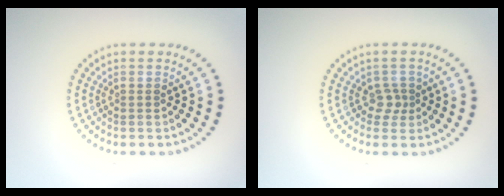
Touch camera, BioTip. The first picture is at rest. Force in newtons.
{"total": 1.4, "press": 1.1, "slide": 0.9}